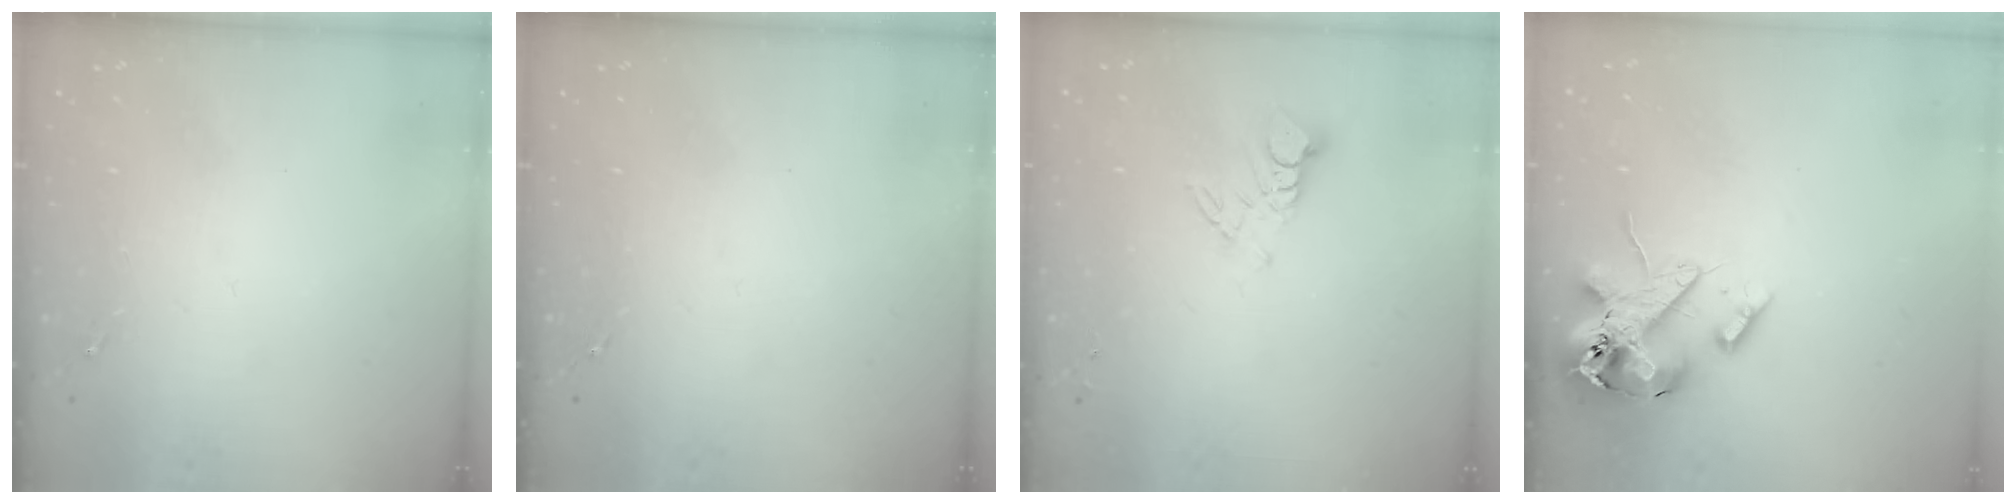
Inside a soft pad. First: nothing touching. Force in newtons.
{"total": 0.0}
{"total": 6.2, "press": 6.1, "slide": 0.4}
{"total": 16.9, "press": 16.7, "slide": 2.8}